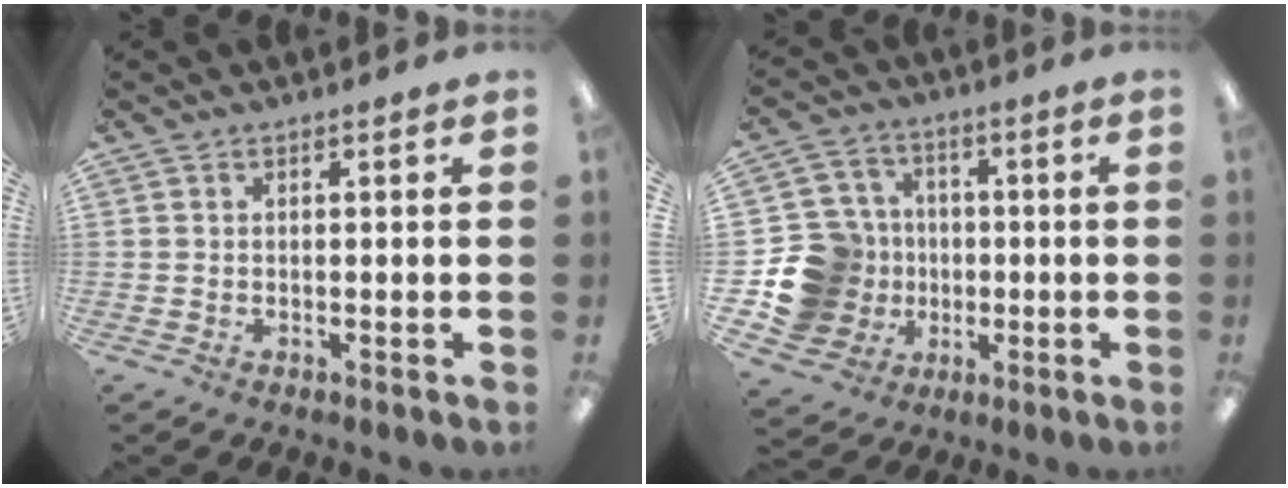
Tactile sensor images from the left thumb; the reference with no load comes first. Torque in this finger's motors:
{"motor_torque": [-0.27, 0.34, -0.13, -0.09, 0.01]}